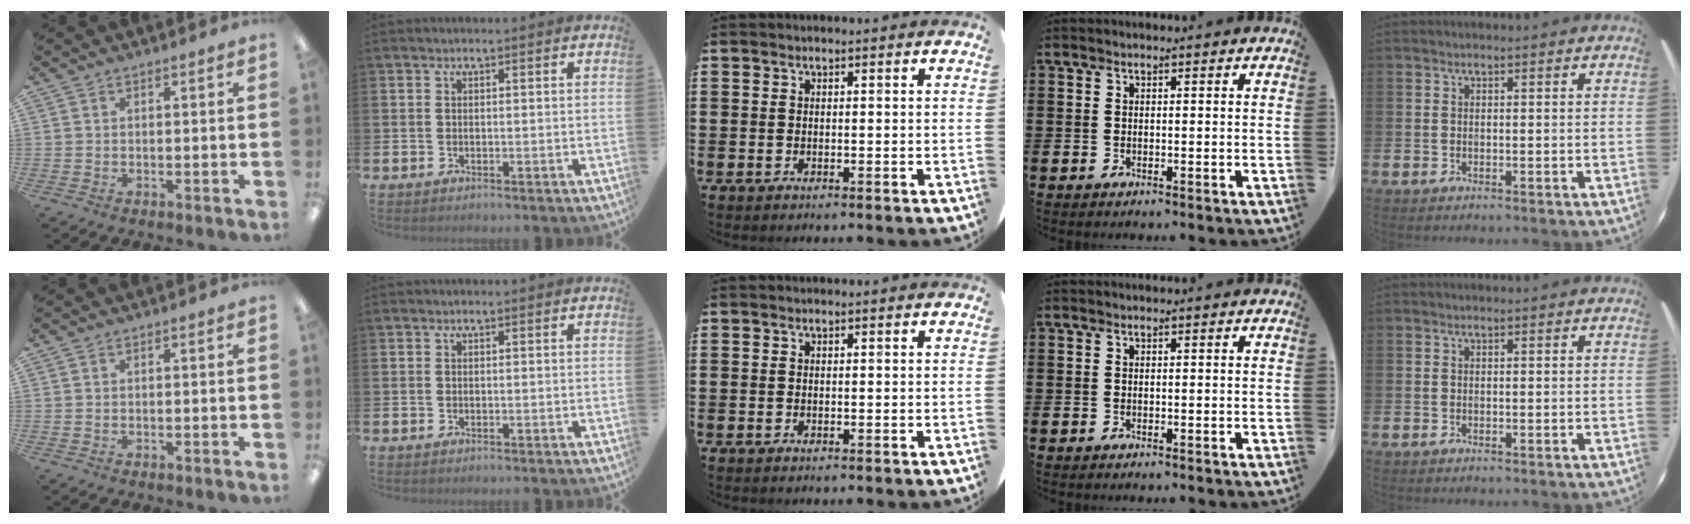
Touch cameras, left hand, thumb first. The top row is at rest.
{}